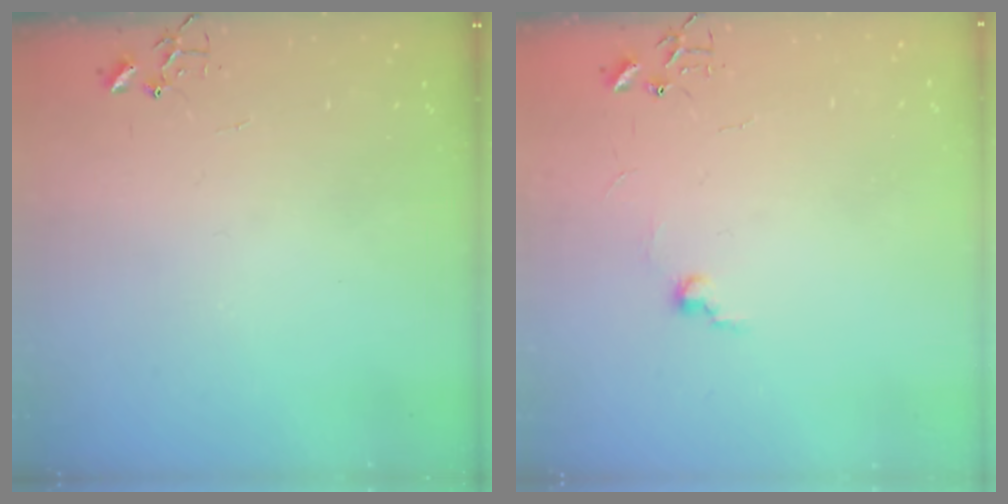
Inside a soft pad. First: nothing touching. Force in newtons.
{"total": 5.9, "press": 5.8, "slide": 0.7}